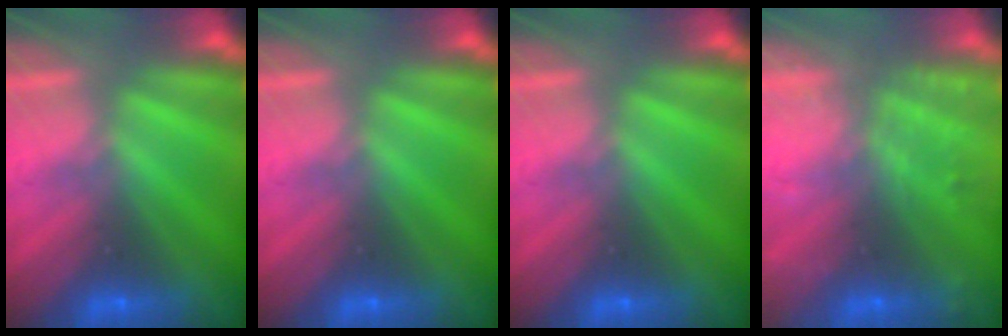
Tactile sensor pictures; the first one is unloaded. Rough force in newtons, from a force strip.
{"total": 0.0}
{"total": 0.0}
{"total": 9.5}